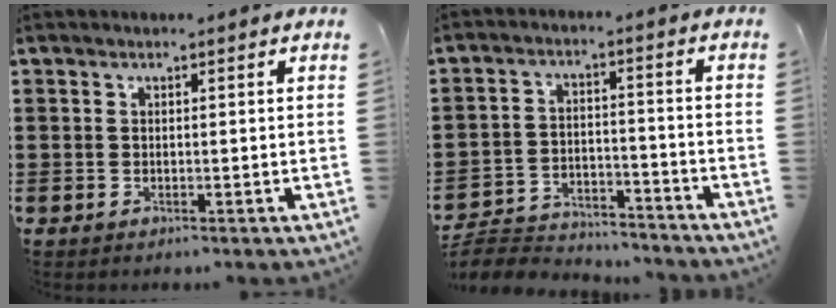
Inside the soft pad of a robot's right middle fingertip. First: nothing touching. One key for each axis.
{"total": 4.6, "fx": -4.5, "fy": 0.8, "fz": 0.6, "tx": -0.021, "ty": 0.005, "tz": -0.096}